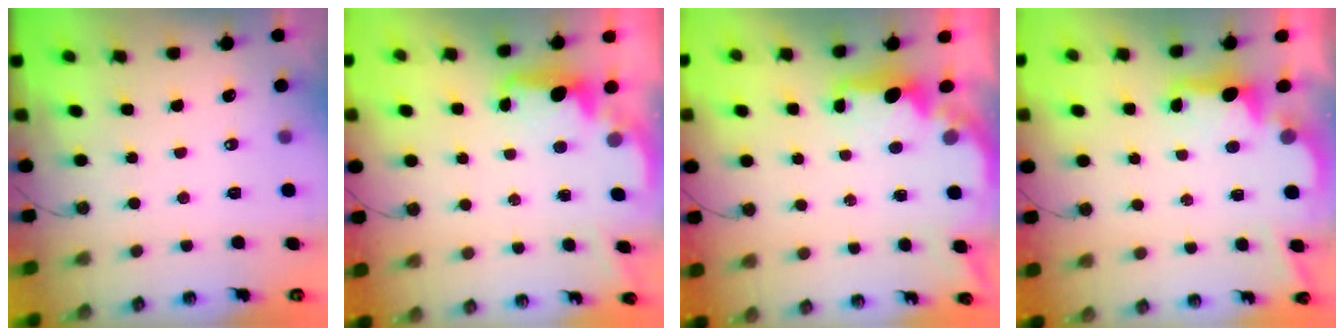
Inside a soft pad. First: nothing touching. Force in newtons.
{"total": 2.2, "press": 2.2, "slide": 0.5}
{"total": 3.0, "press": 2.9, "slide": 0.5}
{"total": 2.7, "press": 2.6, "slide": 0.8}